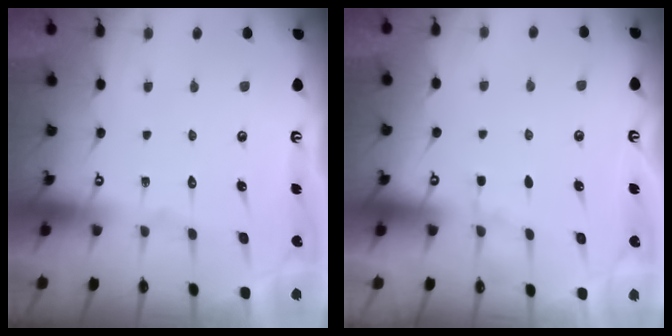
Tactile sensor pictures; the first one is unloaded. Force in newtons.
{"total": 2.1, "press": 2.1, "slide": 0.4}